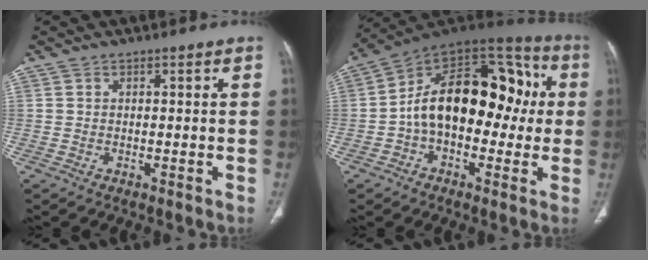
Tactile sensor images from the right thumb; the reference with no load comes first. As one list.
[{"total": 22.3, "force": [0.2, 13.8, 17.5], "torque": [-0.235, 0.059, -0.006]}]